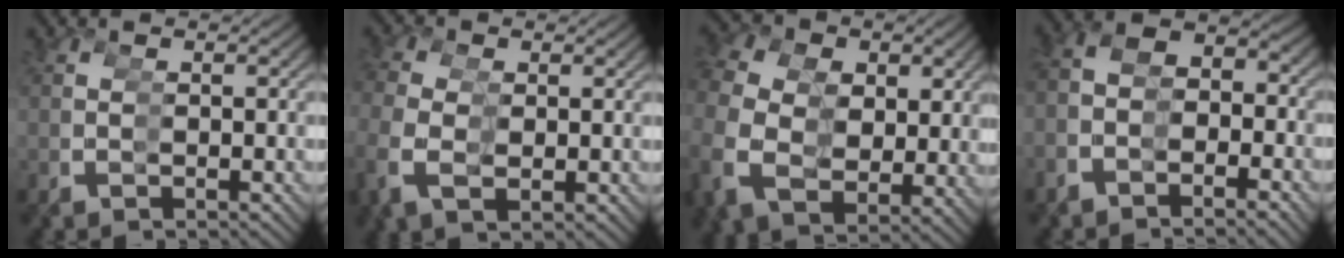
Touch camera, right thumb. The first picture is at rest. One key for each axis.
{"total": 1.7, "fx": 1.4, "fy": 0.8, "fz": 0.1, "tx": -0.004, "ty": 0.015, "tz": 0.021}
{"total": 6.0, "fx": 2.5, "fy": 4.6, "fz": 3.0, "tx": -0.064, "ty": -0.003, "tz": 0.047}
{"total": 4.1, "fx": -0.5, "fy": 3.7, "fz": 1.7, "tx": -0.035, "ty": 0.027, "tz": -0.024}